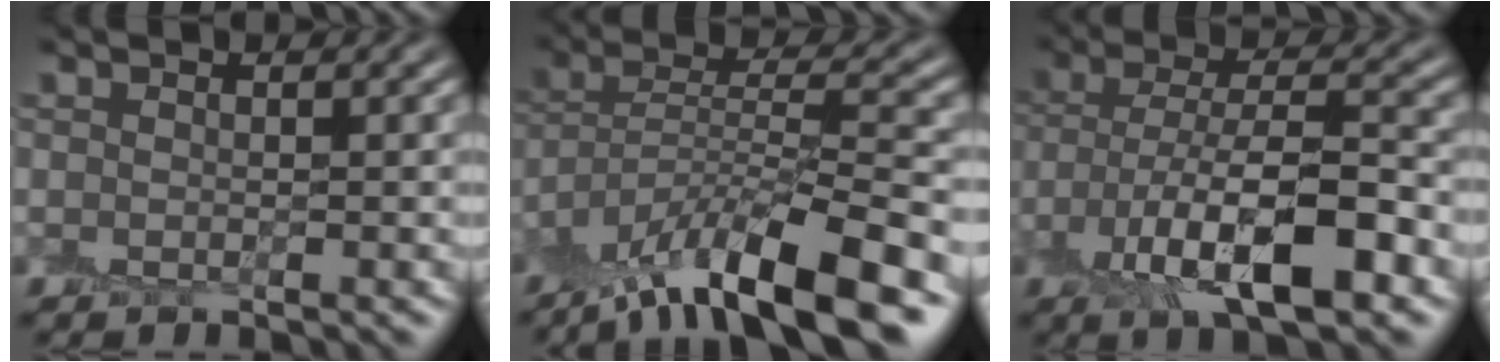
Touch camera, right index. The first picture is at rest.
{"total": 11.7, "force": [-7.9, 2.6, 8.2], "torque": [-0.136, 0.010, -0.144]}
{"total": 9.2, "force": [-3.3, 3.5, 7.8], "torque": [-0.140, 0.000, -0.062]}